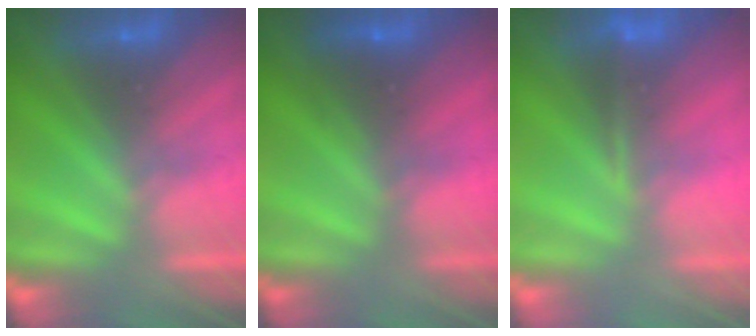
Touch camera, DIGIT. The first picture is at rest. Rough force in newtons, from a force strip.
{"total": 2.4}
{"total": 1.2}